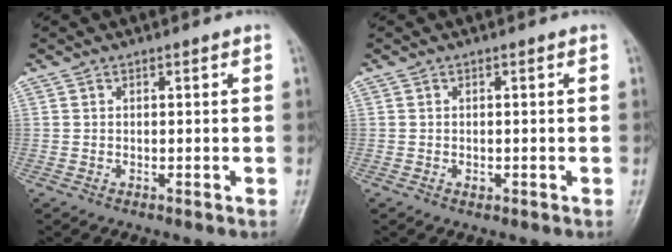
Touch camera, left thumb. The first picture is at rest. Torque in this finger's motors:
{"motor_torque": [-0.08, 0.03, -0.08, 0.03, 0.00]}